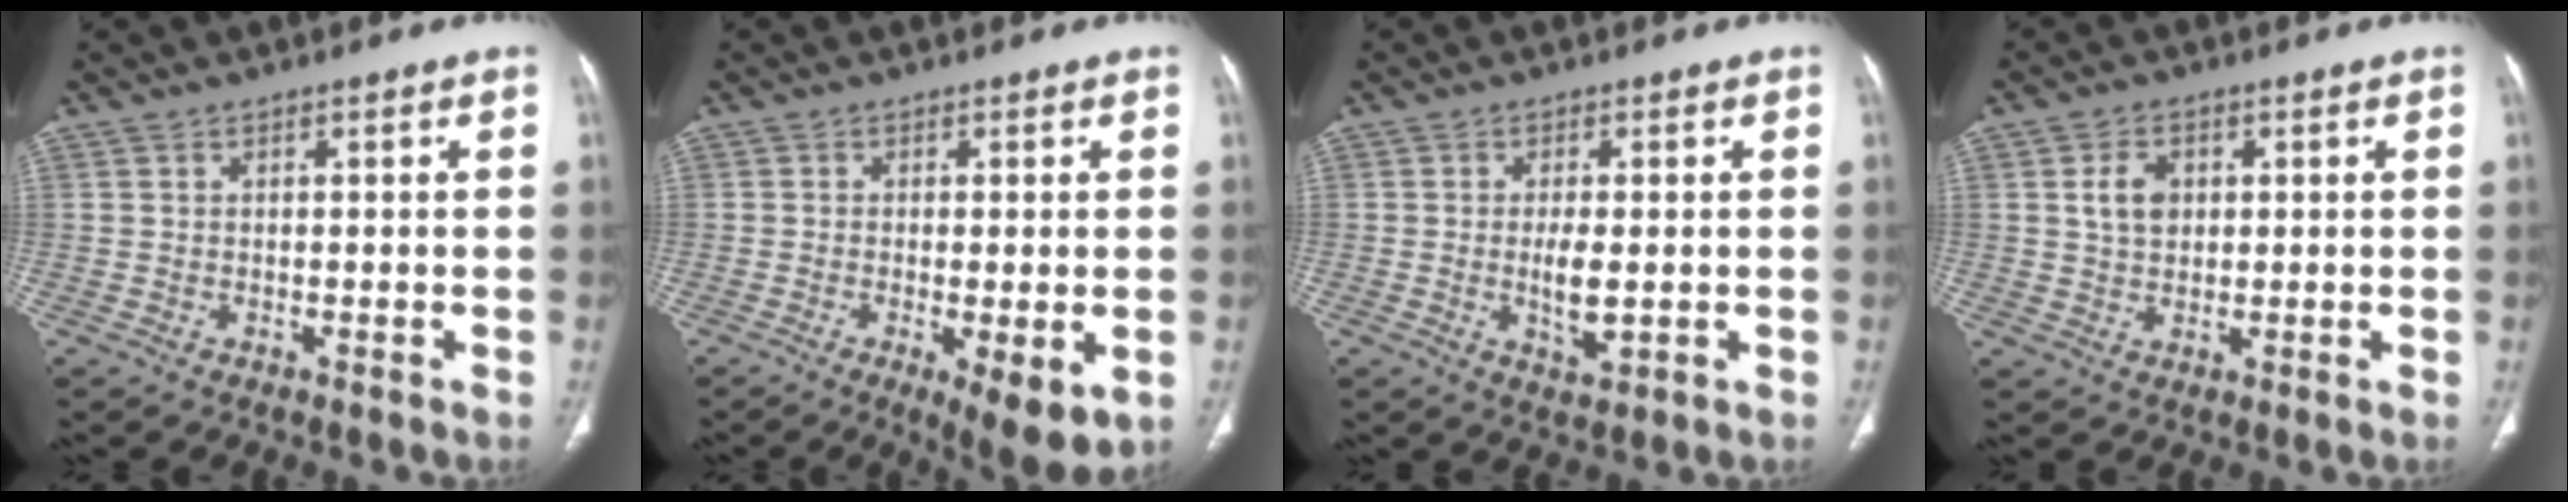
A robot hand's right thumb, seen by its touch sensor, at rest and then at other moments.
{"total": 7.9, "force": [-2.4, 2.1, 7.2], "torque": [-0.110, -0.020, -0.034]}
{"total": 4.9, "force": [-0.4, 1.9, 4.5], "torque": [-0.083, -0.011, -0.004]}
{"total": 4.8, "force": [1.1, 3.5, 3.1], "torque": [-0.046, -0.003, 0.020]}